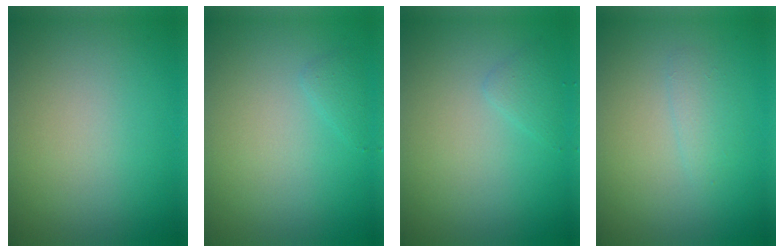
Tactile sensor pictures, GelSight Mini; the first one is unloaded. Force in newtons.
{"total": 0.8, "press": 0.8, "slide": 0.0}
{"total": 1.0, "press": 1.0, "slide": 0.1}
{"total": 1.2, "press": 1.2, "slide": 0.1}